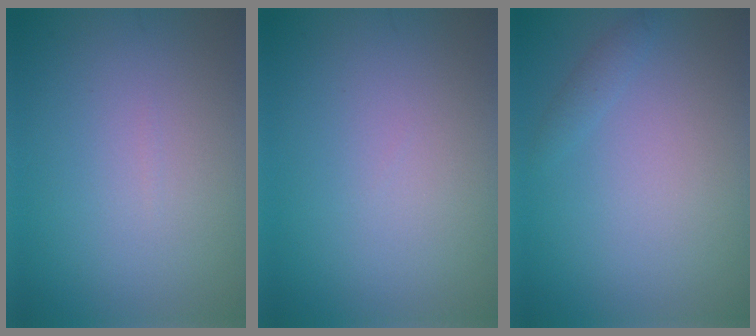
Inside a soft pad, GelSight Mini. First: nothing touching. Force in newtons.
{"total": 0.0}
{"total": 0.8, "press": 0.8, "slide": 0.0}